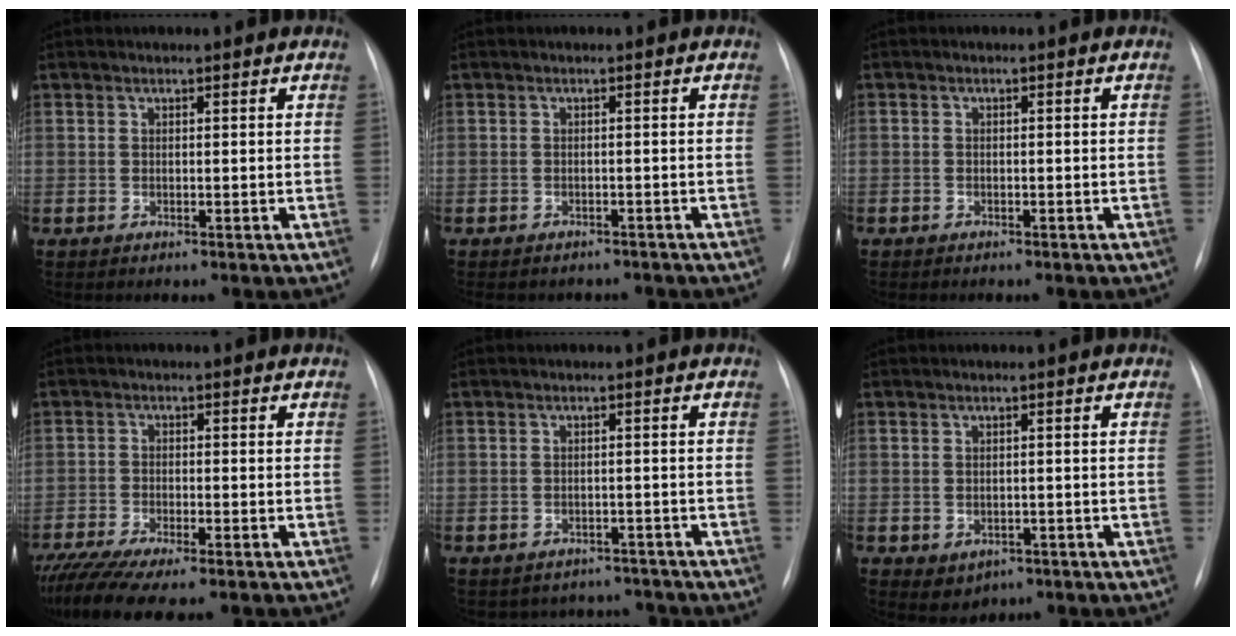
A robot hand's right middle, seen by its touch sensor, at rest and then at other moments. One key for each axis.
{"total": 7.9, "fx": -6.9, "fy": 3.3, "fz": 2.0, "tx": -0.028, "ty": 0.008, "tz": -0.073}
{"total": 1.2, "fx": -0.8, "fy": 0.8, "fz": 0.2, "tx": -0.007, "ty": 0.002, "tz": -0.010}
{"total": 10.4, "fx": -8.4, "fy": 1.3, "fz": 6.0, "tx": -0.102, "ty": -0.016, "tz": -0.135}
{"total": 6.1, "fx": -5.5, "fy": 2.6, "fz": -0.5, "tx": 0.016, "ty": 0.025, "tz": -0.062}
{"total": 2.9, "fx": -1.1, "fy": 2.4, "fz": 1.2, "tx": -0.014, "ty": 0.000, "tz": -0.002}